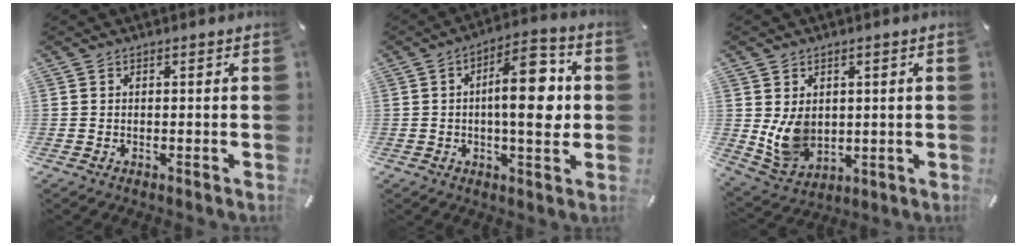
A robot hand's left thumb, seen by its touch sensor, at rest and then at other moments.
{"total": 15.3, "force": [1.1, 5.8, 14.1], "torque": [-0.204, -0.001, 0.011]}
{"total": 8.4, "force": [1.2, 7.0, 4.5], "torque": [-0.098, -0.010, 0.022]}